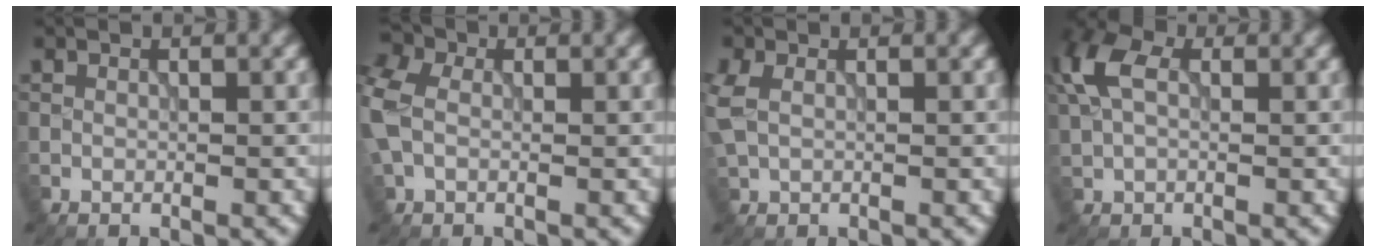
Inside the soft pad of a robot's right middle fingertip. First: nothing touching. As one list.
[{"total": 5.9, "force": [0.3, 4.4, 3.9], "torque": [-0.096, 0.007, -0.003]}, {"total": 3.5, "force": [0.4, 2.4, 2.5], "torque": [-0.070, -0.003, 0.011]}, {"total": 6.7, "force": [1.8, 4.1, 4.9], "torque": [-0.121, 0.014, 0.028]}]